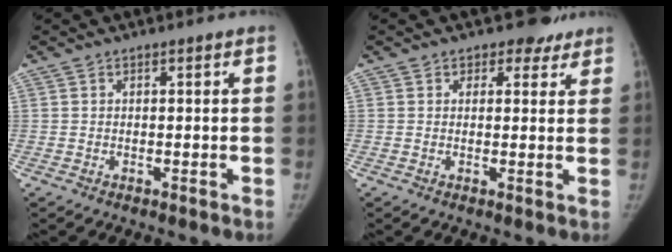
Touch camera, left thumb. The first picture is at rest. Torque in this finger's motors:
{"motor_torque": [1.15, 1.01, 0.39, -0.22, 0.04]}